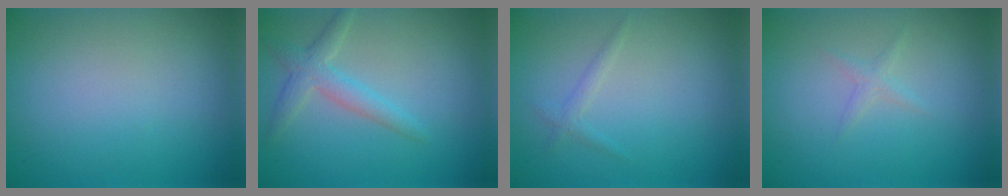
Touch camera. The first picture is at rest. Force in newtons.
{"total": 2.6, "press": 2.6, "slide": 0.1}
{"total": 0.9, "press": 0.9, "slide": 0.1}
{"total": 0.9, "press": 0.8, "slide": 0.1}